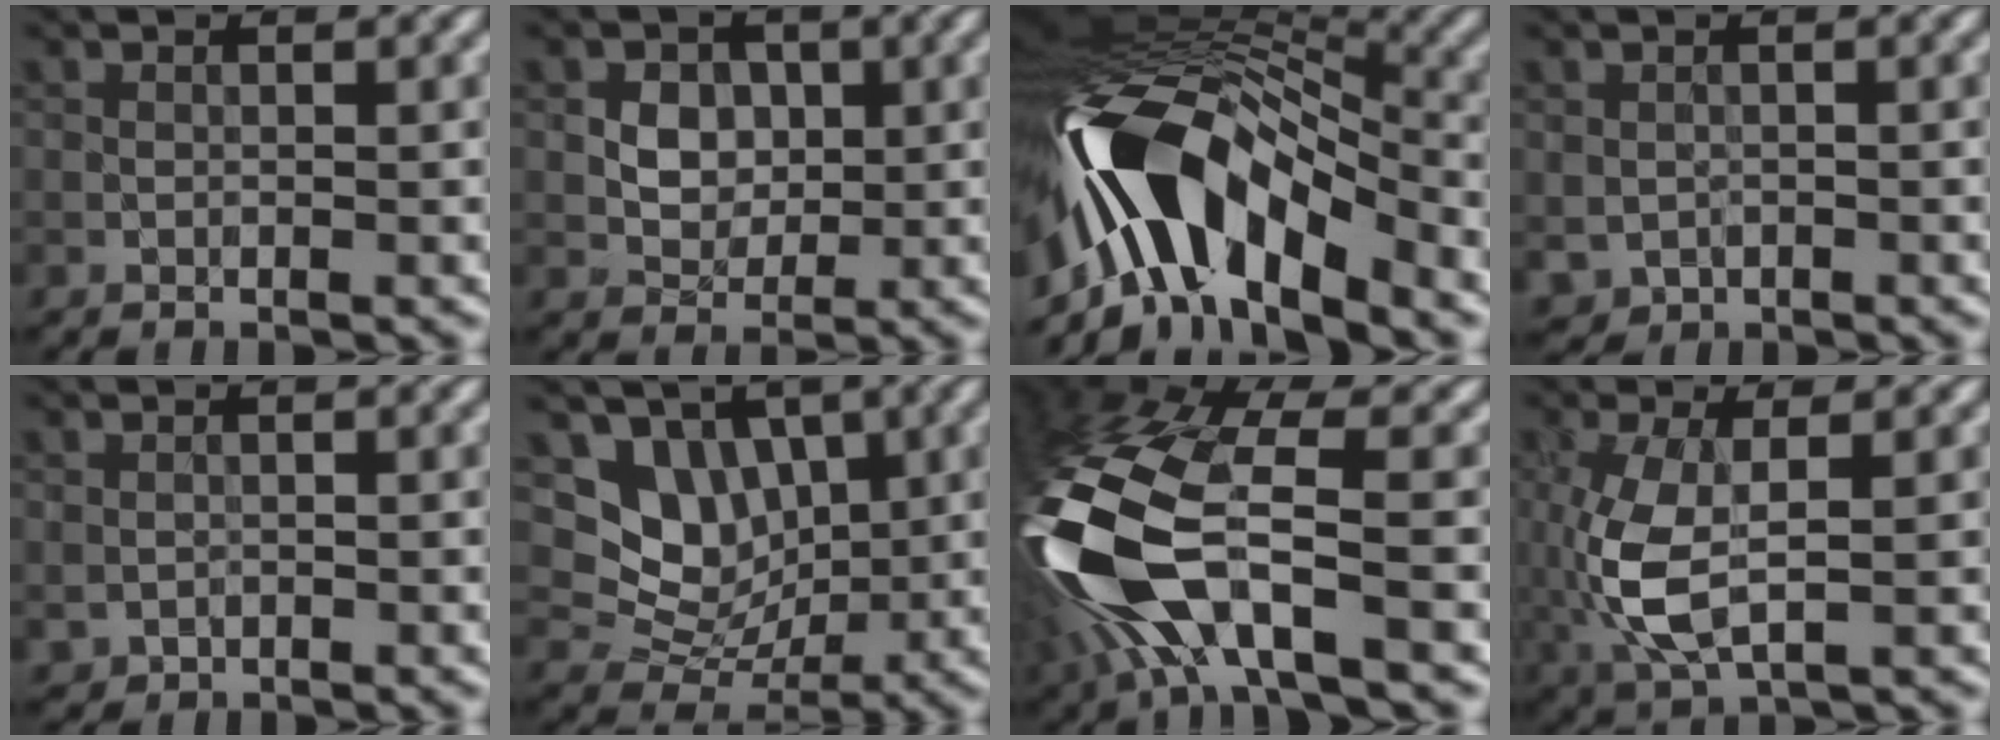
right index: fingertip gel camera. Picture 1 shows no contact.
{"total": 3.9, "force": [1.4, 3.2, 1.8], "torque": [-0.029, 0.013, 0.023]}
{"total": 13.0, "force": [-6.1, 5.5, 10.1], "torque": [-0.181, 0.011, -0.110]}
{"total": 1.1, "force": [0.1, 1.1, 0.2], "torque": [-0.004, -0.001, 0.008]}
{"total": 0.7, "force": [0.2, 0.7, 0.0], "torque": [0.001, 0.002, 0.007]}
{"total": 5.4, "force": [1.9, 4.5, 2.4], "torque": [-0.035, -0.010, 0.029]}
{"total": 13.9, "force": [-3.7, 6.7, 11.6], "torque": [-0.288, -0.019, -0.065]}
{"total": 5.0, "force": [-0.3, 2.1, 4.5], "torque": [-0.123, -0.007, 0.000]}